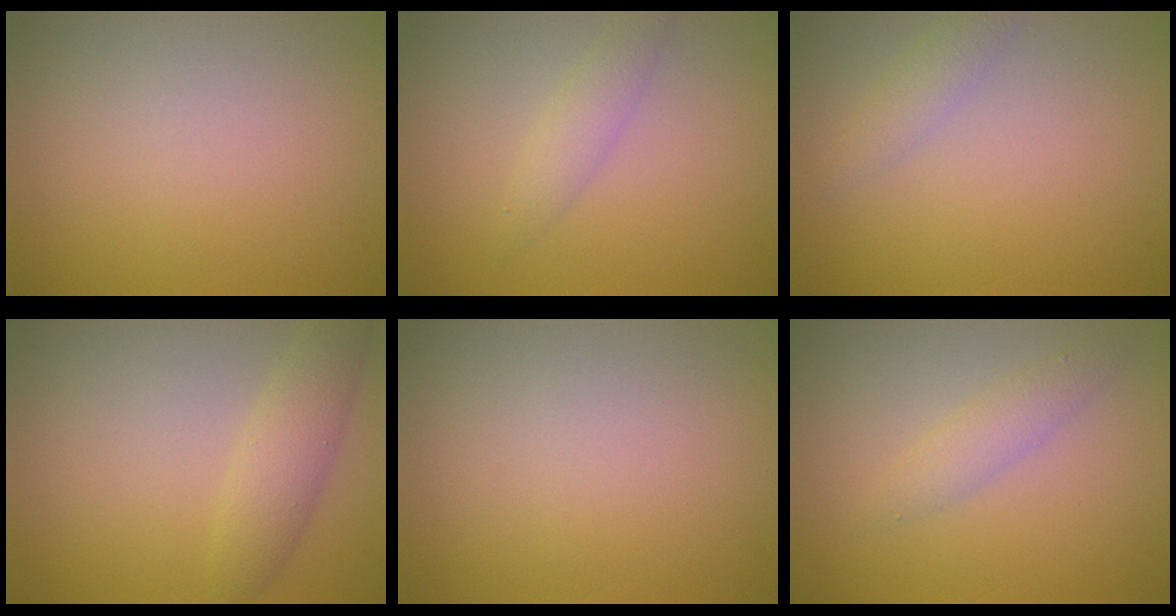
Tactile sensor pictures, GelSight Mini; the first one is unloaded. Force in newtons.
{"total": 1.7, "press": 1.7, "slide": 0.1}
{"total": 1.5, "press": 1.5, "slide": 0.0}
{"total": 2.9, "press": 2.9, "slide": 0.2}
{"total": 0.0}
{"total": 1.8, "press": 1.8, "slide": 0.1}